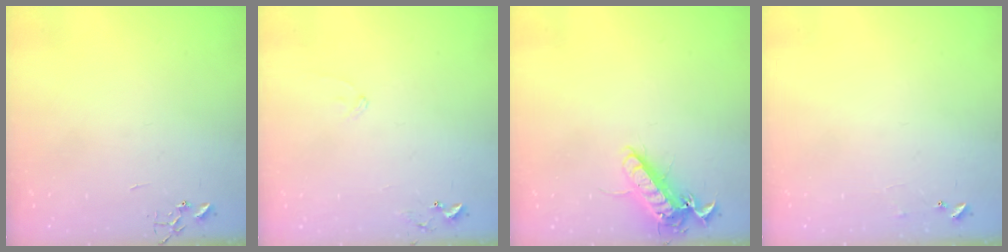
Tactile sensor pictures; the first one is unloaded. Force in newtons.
{"total": 7.8, "press": 7.7, "slide": 0.5}
{"total": 13.5, "press": 13.5, "slide": 1.2}
{"total": 6.4, "press": 6.3, "slide": 0.5}